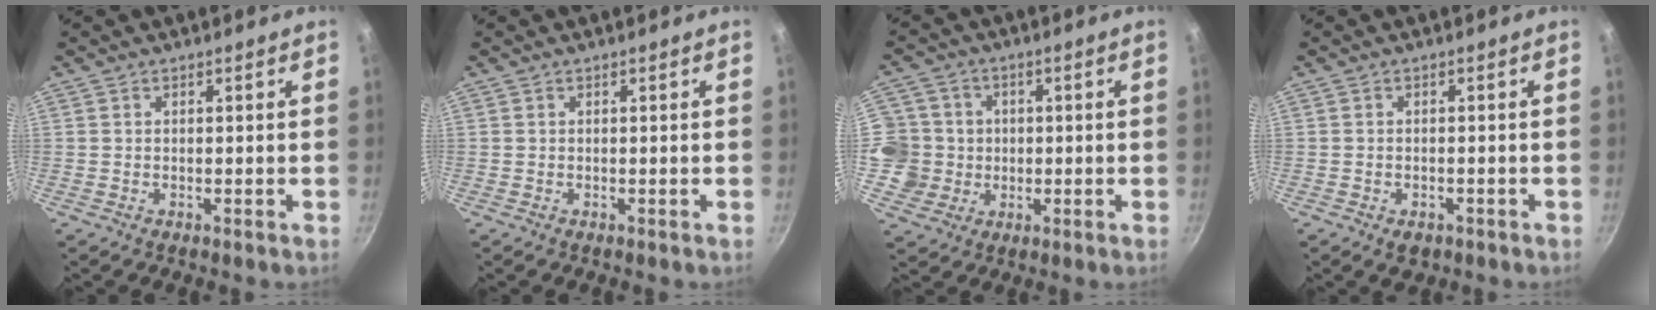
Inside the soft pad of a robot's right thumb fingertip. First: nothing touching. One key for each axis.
{"total": 0.0}
{"total": 9.8, "fx": -0.1, "fy": 9.5, "fz": 2.1, "tx": -0.008, "ty": 0.011, "tz": -0.011}
{"total": 2.7, "fx": -1.4, "fy": 1.8, "fz": 1.4, "tx": -0.021, "ty": 0.008, "tz": -0.011}